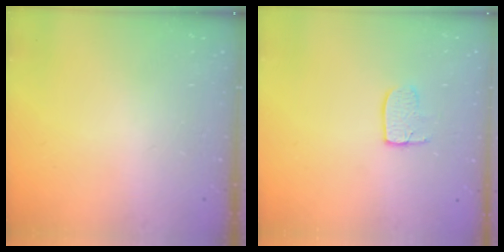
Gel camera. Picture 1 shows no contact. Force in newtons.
{"total": 5.9, "press": 5.9, "slide": 0.4}